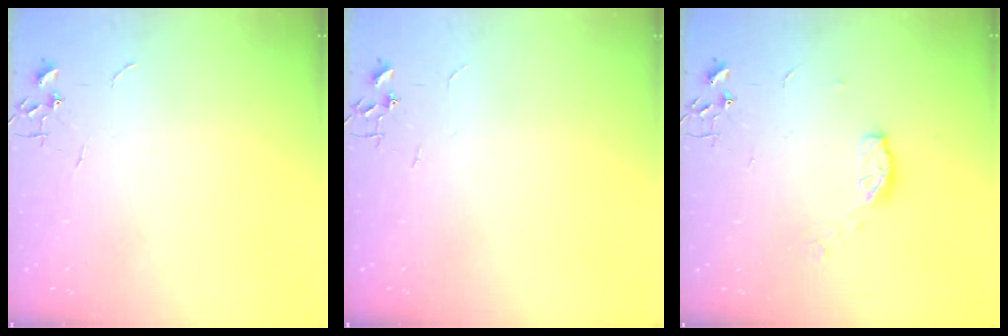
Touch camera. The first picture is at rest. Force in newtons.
{"total": 0.0}
{"total": 6.7, "press": 6.6, "slide": 0.6}